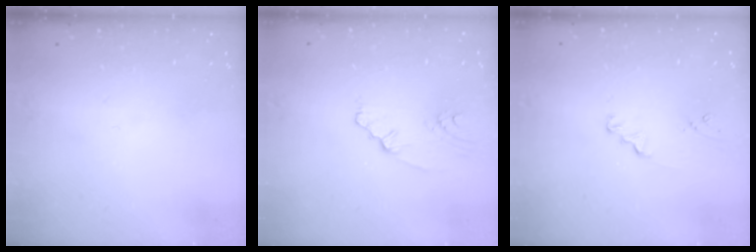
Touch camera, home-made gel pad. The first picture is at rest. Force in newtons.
{"total": 2.4, "press": 2.1, "slide": 1.2}
{"total": 1.5, "press": 1.5, "slide": 0.1}